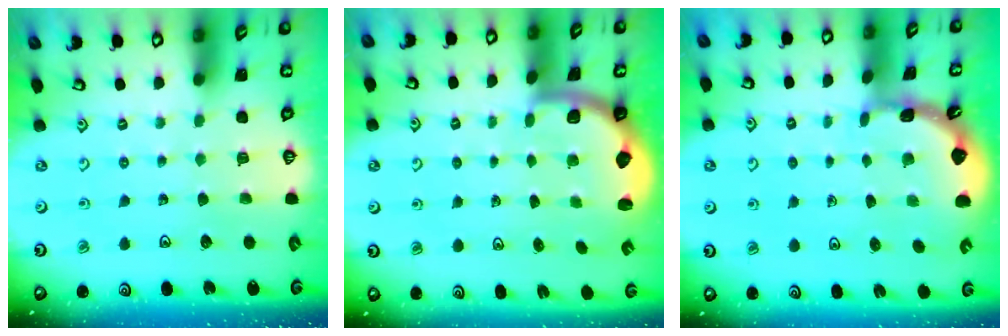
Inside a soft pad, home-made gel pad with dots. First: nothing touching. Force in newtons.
{"total": 2.0, "press": 2.0, "slide": 0.5}
{"total": 1.8, "press": 1.8, "slide": 0.2}